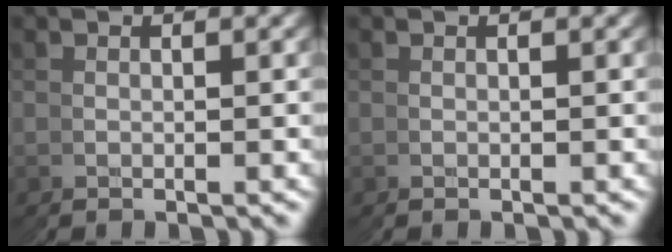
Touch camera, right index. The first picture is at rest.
{"total": 0.0}